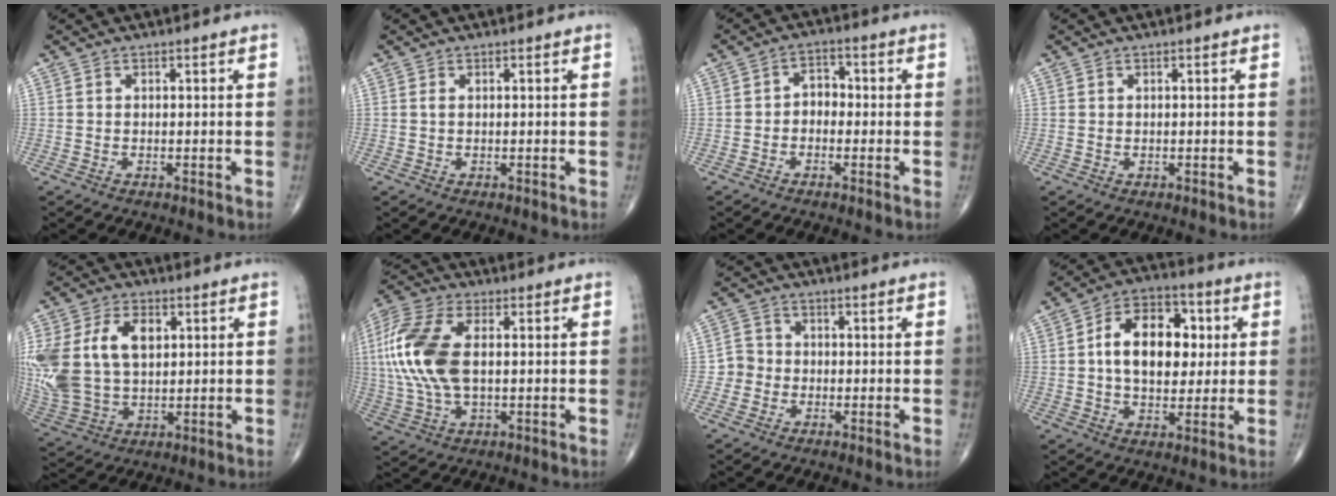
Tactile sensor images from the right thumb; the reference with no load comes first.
{"total": 0.6, "force": [0.2, 0.3, 0.5], "torque": [-0.013, 0.004, 0.005]}
{"total": 3.7, "force": [-0.7, 2.8, 2.3], "torque": [-0.011, 0.017, -0.026]}
{"total": 0.0}
{"total": 20.3, "force": [4.2, 13.4, 14.6], "torque": [-0.332, 0.011, 0.090]}
{"total": 16.5, "force": [1.7, 8.6, 14.0], "torque": [-0.328, 0.008, 0.032]}
{"total": 3.6, "force": [-1.0, 3.4, 0.7], "torque": [0.010, 0.010, -0.029]}
{"total": 15.2, "force": [2.1, 9.8, 11.5], "torque": [-0.140, 0.011, 0.026]}